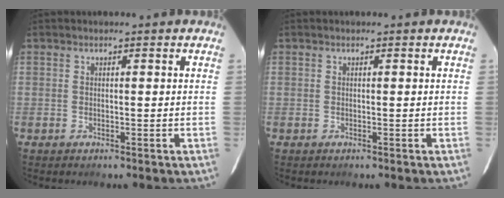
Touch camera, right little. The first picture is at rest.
{"total": 0.0}